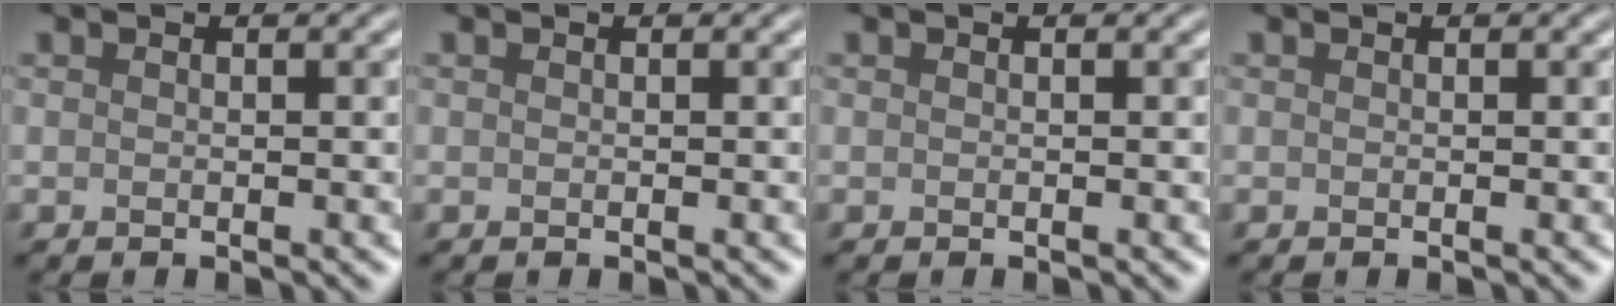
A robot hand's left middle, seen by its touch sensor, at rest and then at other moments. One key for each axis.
{"total": 0.0}
{"total": 0.0}
{"total": 0.0}